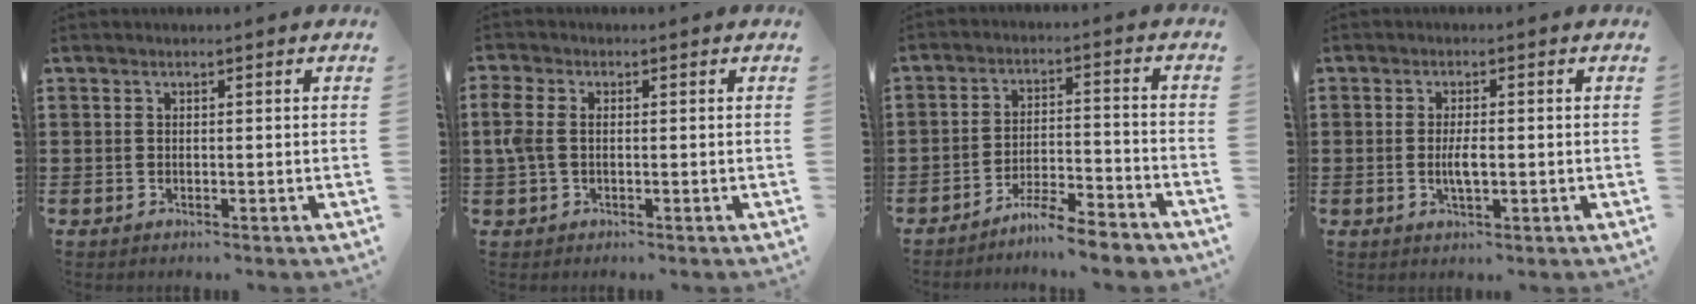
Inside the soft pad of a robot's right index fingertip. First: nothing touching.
{"total": 3.3, "force": [-0.1, 2.1, 2.6], "torque": [-0.075, -0.001, -0.008]}
{"total": 5.8, "force": [-5.5, 0.1, 2.0], "torque": [-0.041, 0.000, -0.107]}
{"total": 3.5, "force": [-0.4, 1.0, 3.4], "torque": [-0.067, -0.003, -0.010]}